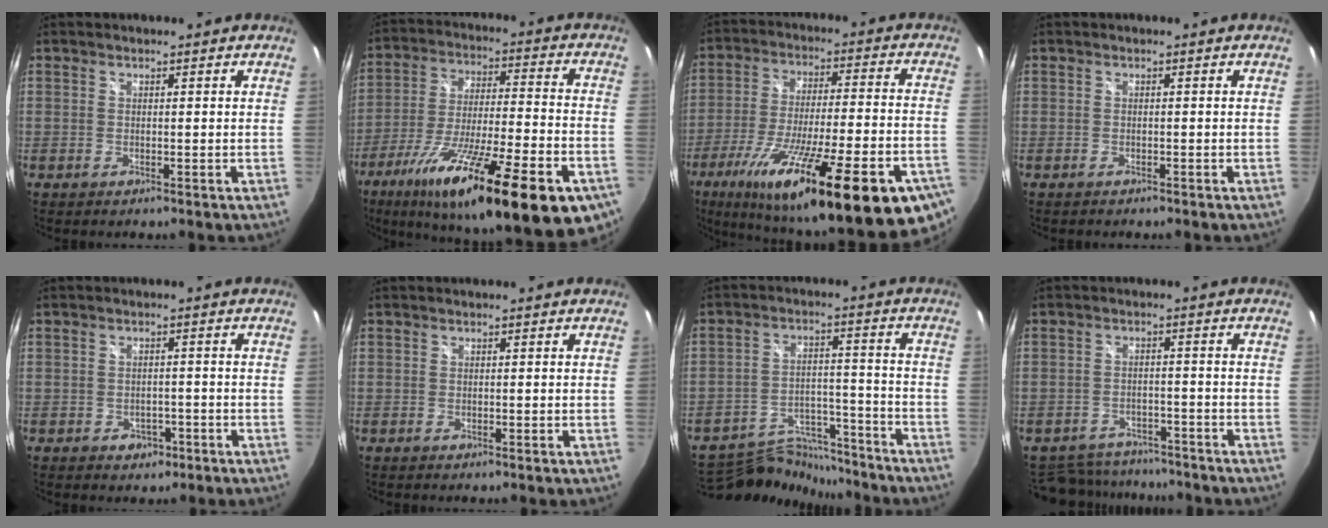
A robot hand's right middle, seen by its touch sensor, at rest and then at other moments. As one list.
[{"total": 30.4, "force": [-18.4, 6.0, 23.5], "torque": [-0.381, -0.061, -0.281]}, {"total": 33.9, "force": [-21.0, 6.0, 25.9], "torque": [-0.414, -0.069, -0.310]}, {"total": 0.6, "force": [-0.6, 0.2, 0.1], "torque": [-0.004, 0.001, -0.008]}, {"total": 3.3, "force": [-1.7, 2.6, 1.2], "torque": [-0.027, 0.004, -0.016]}, {"total": 0.0}, {"total": 14.3, "force": [-13.4, 3.7, 3.0], "torque": [-0.068, 0.015, -0.203]}, {"total": 11.3, "force": [-9.6, 5.2, 2.8], "torque": [-0.078, 0.014, -0.131]}]